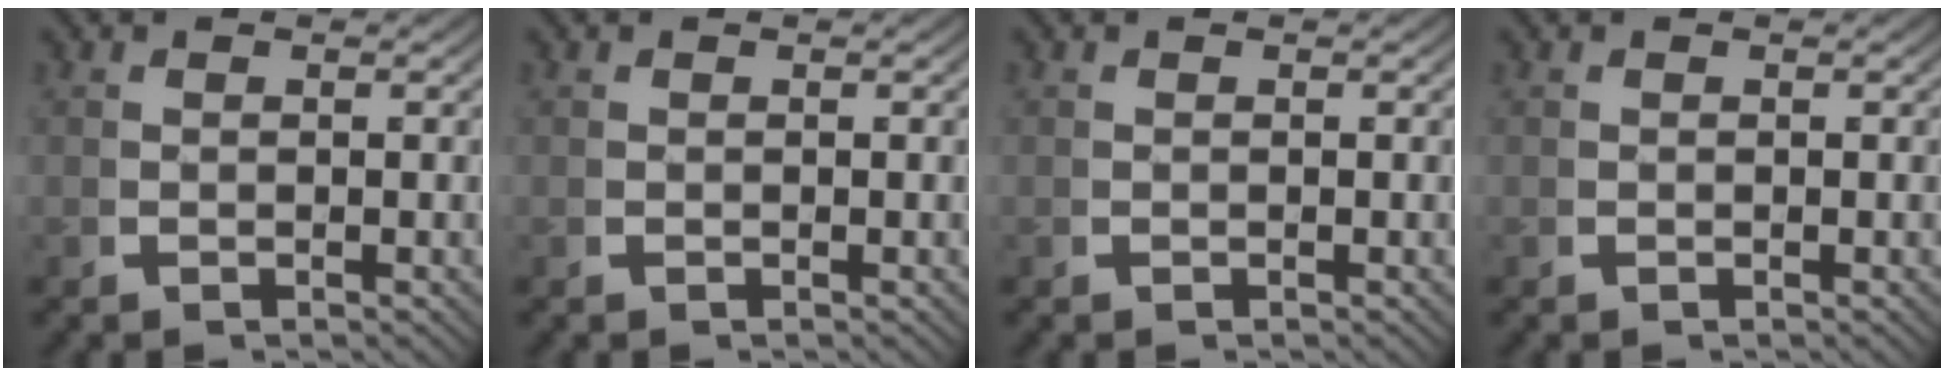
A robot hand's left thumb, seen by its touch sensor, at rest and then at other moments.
{"total": 0.0}
{"total": 0.0}
{"total": 0.0}